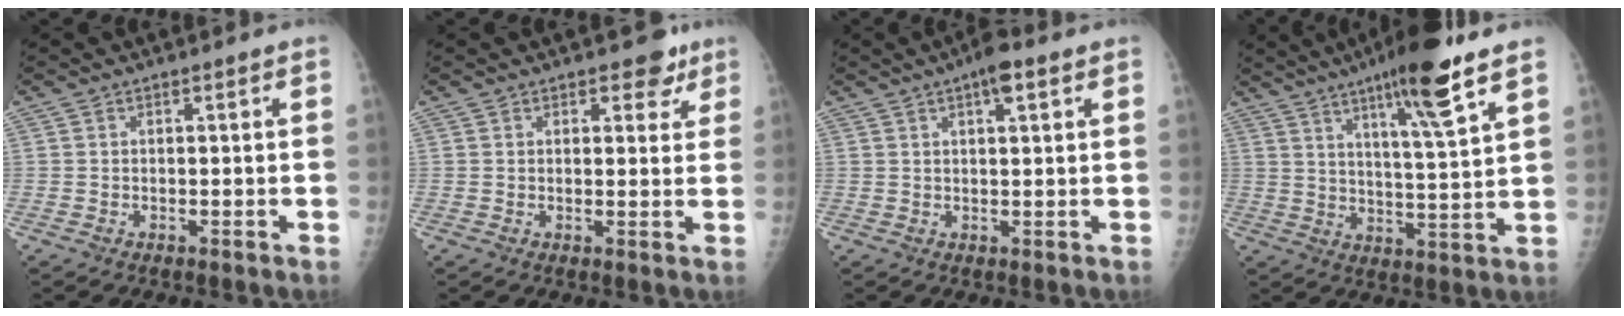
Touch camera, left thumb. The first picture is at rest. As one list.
[{"total": 4.1, "force": [2.7, 2.3, 2.1], "torque": [0.002, -0.011, 0.030]}, {"total": 4.7, "force": [2.5, 1.4, 3.8], "torque": [-0.051, -0.001, 0.032]}, {"total": 14.2, "force": [8.7, 1.3, 11.2], "torque": [-0.179, -0.045, 0.139]}]